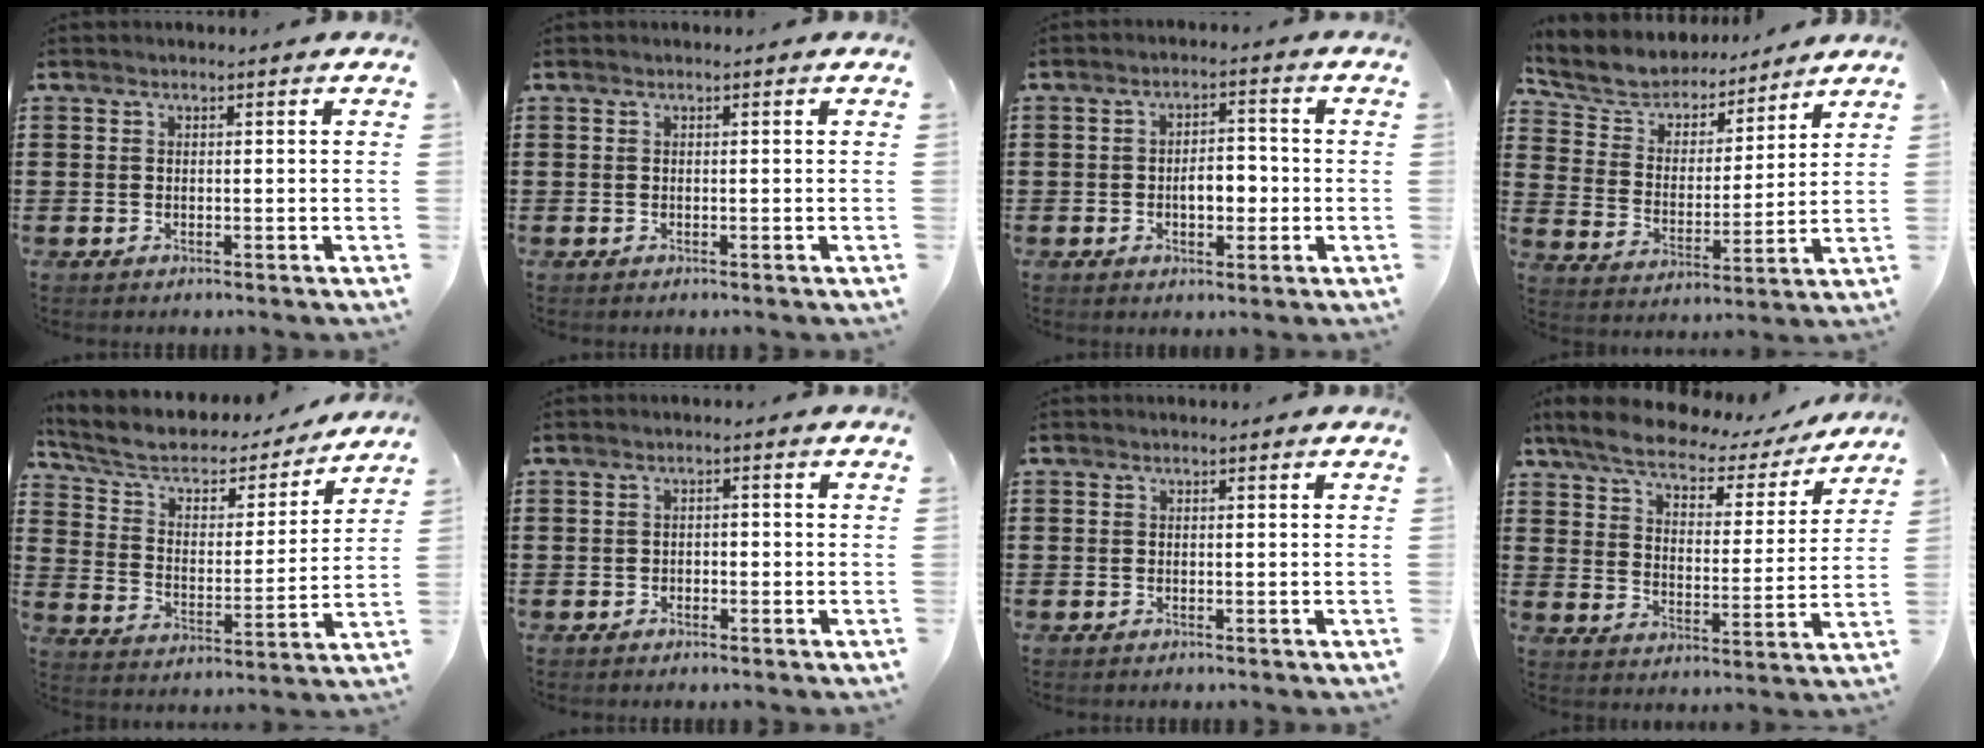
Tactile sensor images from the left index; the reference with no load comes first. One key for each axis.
{"total": 0.0}
{"total": 4.7, "fx": -1.0, "fy": 2.3, "fz": 3.9, "tx": -0.057, "ty": -0.001, "tz": -0.026}
{"total": 6.4, "fx": 6.0, "fy": 2.2, "fz": 0.6, "tx": -0.053, "ty": -0.040, "tz": 0.104}
{"total": 5.9, "fx": 4.5, "fy": 2.8, "fz": 2.6, "tx": -0.076, "ty": -0.026, "tz": 0.072}
{"total": 1.1, "fx": -0.9, "fy": 0.5, "fz": 0.3, "tx": -0.011, "ty": 0.000, "tz": -0.019}
{"total": 0.0}
{"total": 6.0, "fx": 5.2, "fy": 1.5, "fz": 2.5, "tx": -0.075, "ty": -0.028, "tz": 0.087}